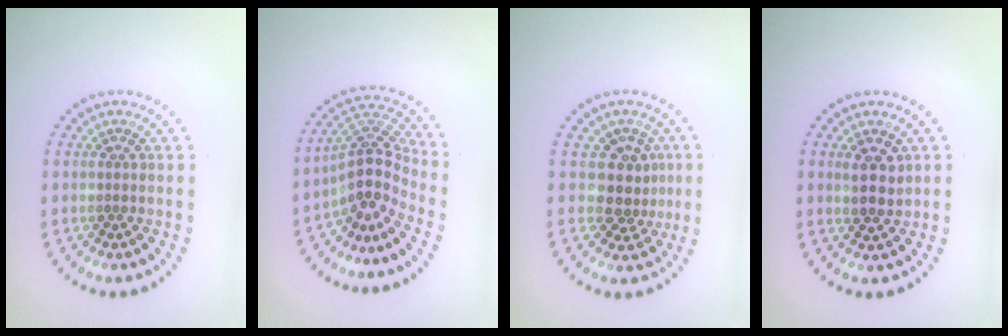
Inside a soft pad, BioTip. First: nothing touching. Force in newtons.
{"total": 4.2, "press": 2.9, "slide": 3.0}
{"total": 3.3, "press": 2.5, "slide": 2.1}
{"total": 2.5, "press": 2.3, "slide": 0.9}